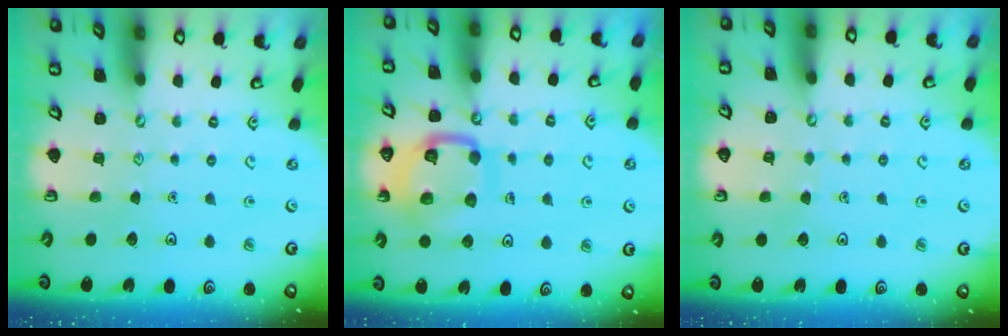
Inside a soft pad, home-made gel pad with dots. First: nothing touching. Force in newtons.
{"total": 14.4, "press": 14.3, "slide": 1.5}
{"total": 2.4, "press": 2.4, "slide": 0.2}